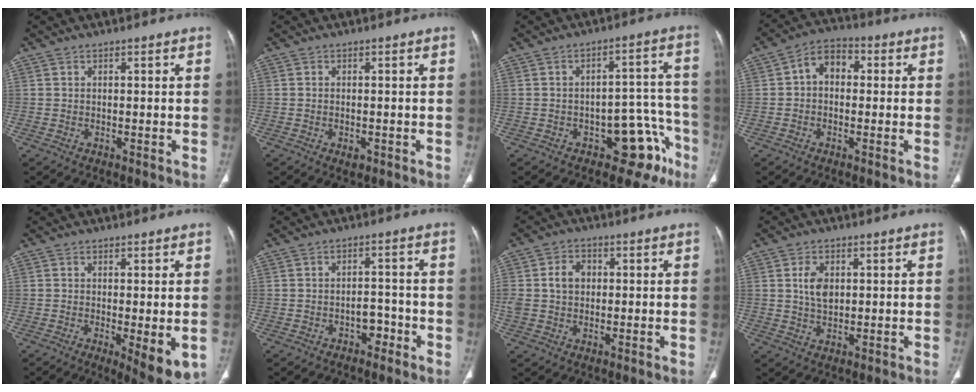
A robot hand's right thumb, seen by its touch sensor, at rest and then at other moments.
{"total": 1.5, "force": [-0.7, 0.9, 1.0], "torque": [-0.012, 0.004, -0.006]}
{"total": 11.3, "force": [-6.4, 6.5, 6.7], "torque": [-0.027, 0.071, -0.079]}
{"total": 6.6, "force": [0.4, 4.8, 4.5], "torque": [-0.053, 0.022, -0.007]}
{"total": 7.8, "force": [-1.8, 2.3, 7.2], "torque": [-0.102, -0.023, -0.023]}
{"total": 3.5, "force": [-2.0, 2.4, 1.5], "torque": [-0.003, 0.025, -0.029]}
{"total": 6.6, "force": [0.8, 5.2, 4.0], "torque": [-0.069, 0.013, 0.016]}
{"total": 4.9, "force": [1.0, 3.2, 3.5], "torque": [-0.055, -0.006, 0.020]}